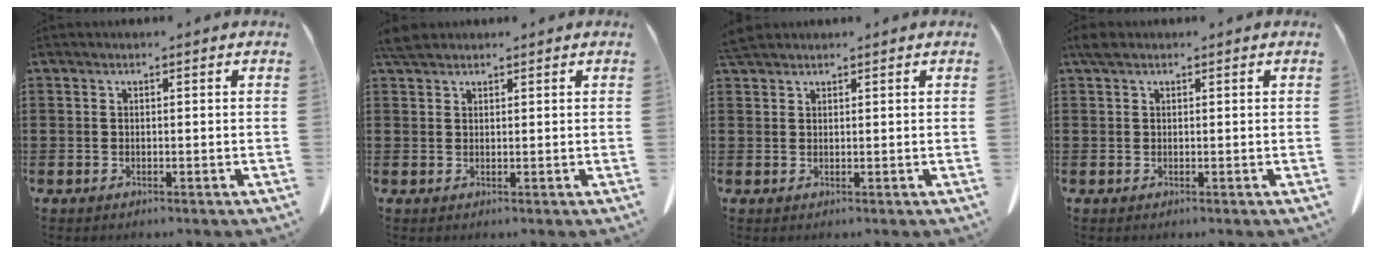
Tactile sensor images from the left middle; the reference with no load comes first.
{"total": 2.8, "force": [2.3, 1.0, 1.1], "torque": [-0.030, 0.004, 0.047]}
{"total": 2.2, "force": [2.0, 0.6, 0.9], "torque": [-0.024, 0.002, 0.040]}
{"total": 1.6, "force": [1.0, 0.9, 0.8], "torque": [-0.021, 0.004, 0.020]}